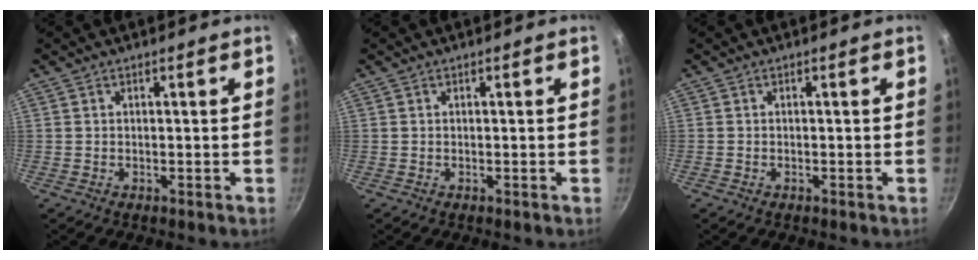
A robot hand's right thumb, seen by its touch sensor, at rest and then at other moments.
{"total": 0.0}
{"total": 0.0}